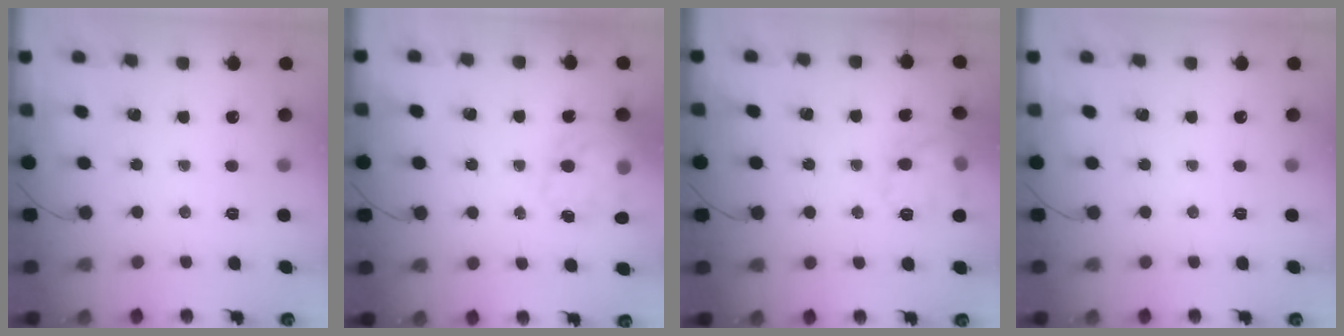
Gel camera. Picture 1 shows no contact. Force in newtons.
{"total": 17.0, "press": 16.5, "slide": 3.9}
{"total": 13.5, "press": 13.5, "slide": 0.5}
{"total": 0.0}